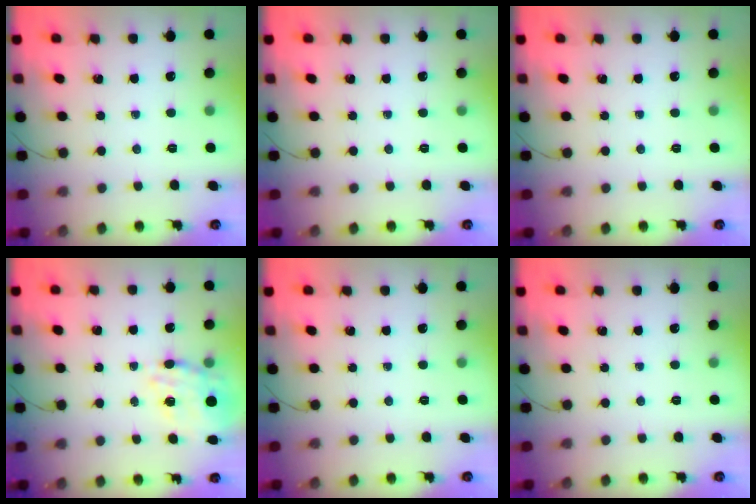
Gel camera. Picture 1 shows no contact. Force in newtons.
{"total": 0.0}
{"total": 0.0}
{"total": 16.0, "press": 15.6, "slide": 3.3}
{"total": 0.0}
{"total": 0.0}